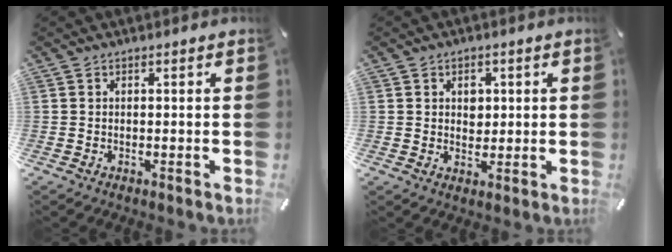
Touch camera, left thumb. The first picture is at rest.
{"total": 3.5, "force": [0.8, 3.1, 1.6], "torque": [-0.004, -0.008, 0.006]}